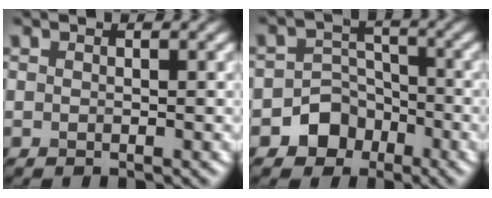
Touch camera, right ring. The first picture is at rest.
{"total": 4.4, "force": [-2.4, 3.5, 1.0], "torque": [0.018, 0.008, -0.052]}